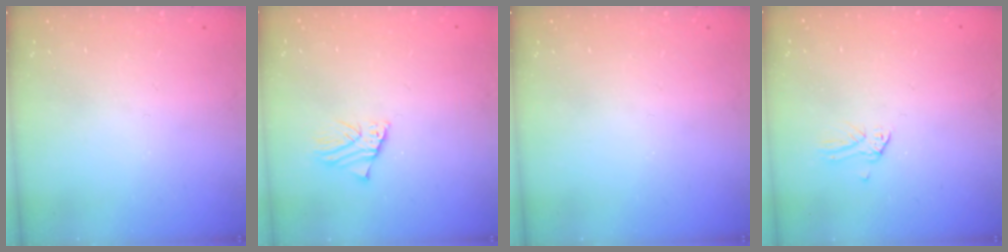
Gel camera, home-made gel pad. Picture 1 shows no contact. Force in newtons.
{"total": 2.2, "press": 2.2, "slide": 0.3}
{"total": 0.0}
{"total": 0.0}